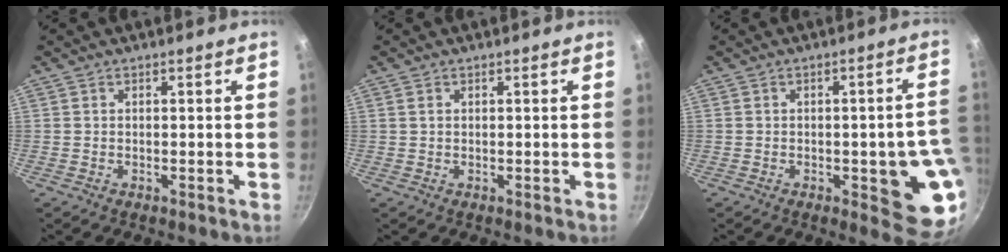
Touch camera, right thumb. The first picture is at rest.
{"total": 0.6, "force": [0.2, 0.5, 0.3], "torque": [-0.006, 0.001, 0.004]}
{"total": 12.4, "force": [-2.6, 4.2, 11.4], "torque": [-0.083, 0.009, -0.029]}